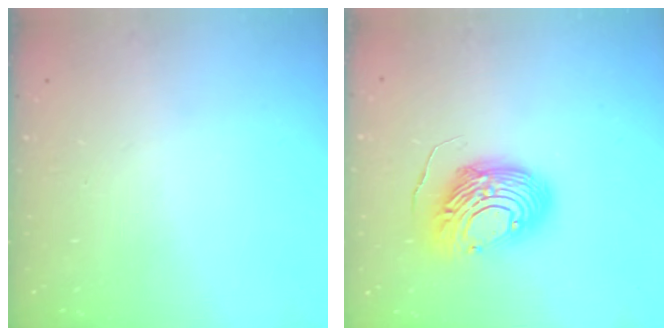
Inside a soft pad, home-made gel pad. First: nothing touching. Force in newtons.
{"total": 14.0, "press": 14.0, "slide": 1.1}